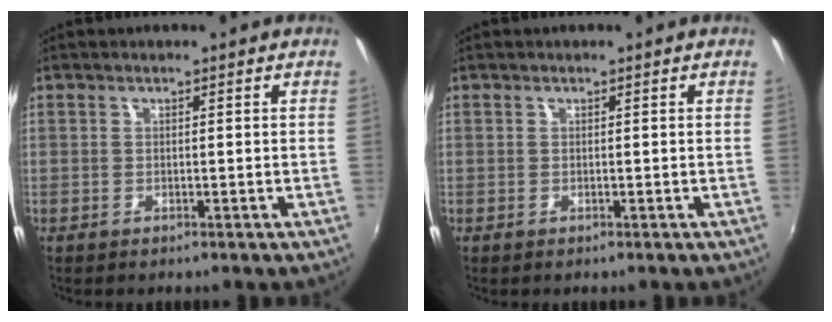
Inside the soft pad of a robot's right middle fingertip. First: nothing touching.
{"total": 0.0}